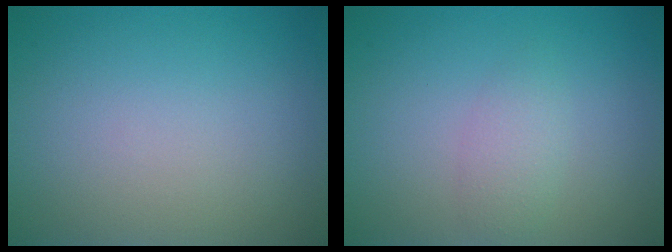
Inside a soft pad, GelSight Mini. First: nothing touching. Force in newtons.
{"total": 1.8, "press": 1.8, "slide": 0.1}